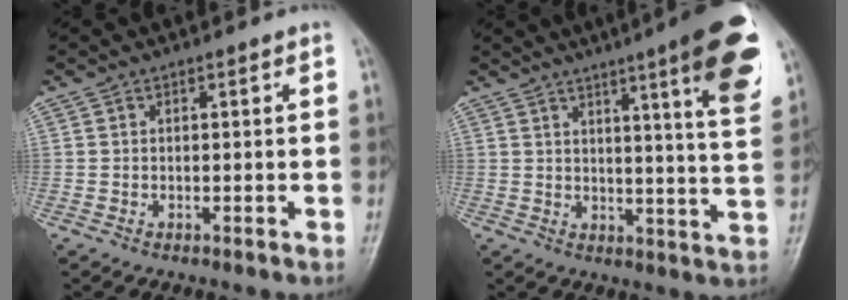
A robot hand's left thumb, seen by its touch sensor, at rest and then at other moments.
{"total": 15.7, "force": [8.4, 1.6, 13.2], "torque": [-0.155, -0.041, 0.103]}